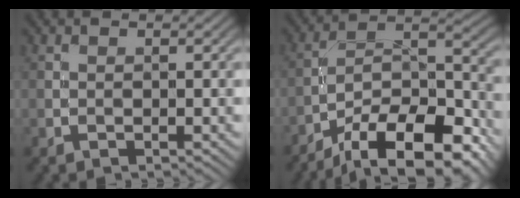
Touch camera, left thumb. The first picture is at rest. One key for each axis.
{"total": 15.4, "fx": -10.9, "fy": 5.7, "fz": 9.2, "tx": -0.170, "ty": -0.016, "tz": -0.173}